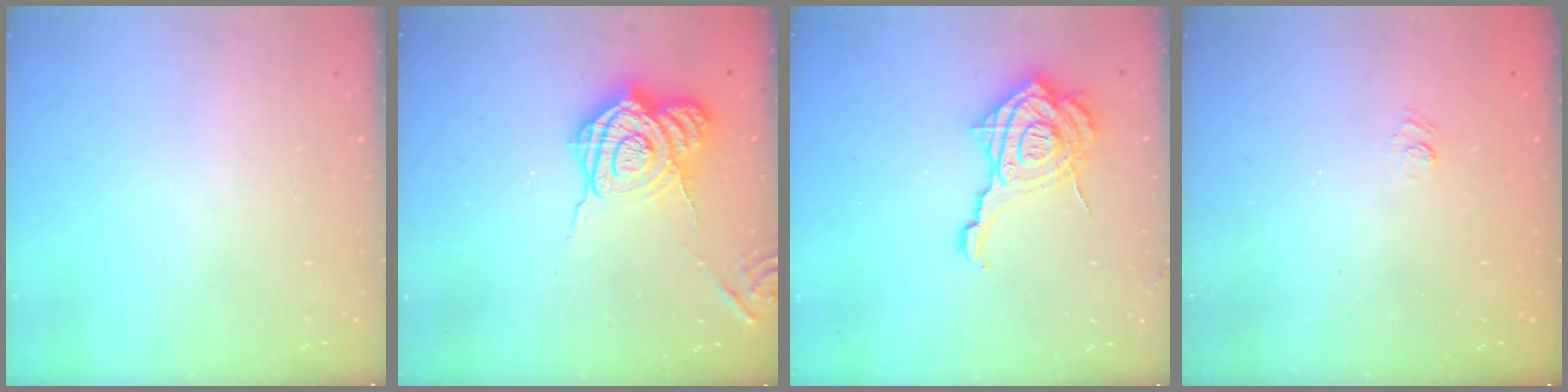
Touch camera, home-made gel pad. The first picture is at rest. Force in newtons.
{"total": 14.1, "press": 14.1, "slide": 1.1}
{"total": 20.0, "press": 19.8, "slide": 2.1}
{"total": 2.6, "press": 2.3, "slide": 1.1}